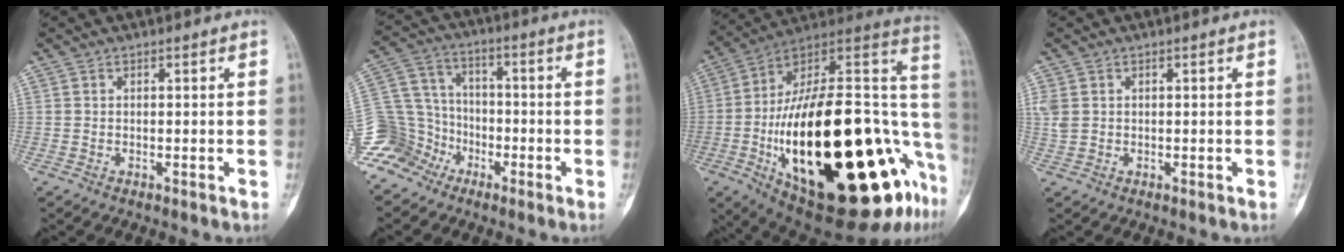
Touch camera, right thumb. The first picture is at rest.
{"total": 14.0, "force": [-8.0, 10.9, 3.8], "torque": [-0.075, 0.067, -0.153]}
{"total": 43.8, "force": [-9.3, 17.6, 39.0], "torque": [-0.539, 0.025, -0.137]}
{"total": 2.8, "force": [0.6, 2.1, 1.8], "torque": [-0.051, 0.006, 0.019]}